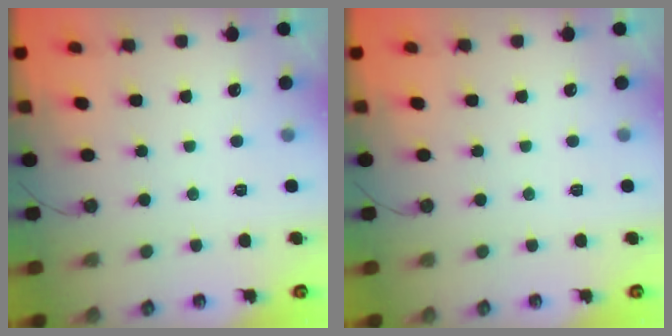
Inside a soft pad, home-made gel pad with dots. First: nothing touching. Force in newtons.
{"total": 0.0}